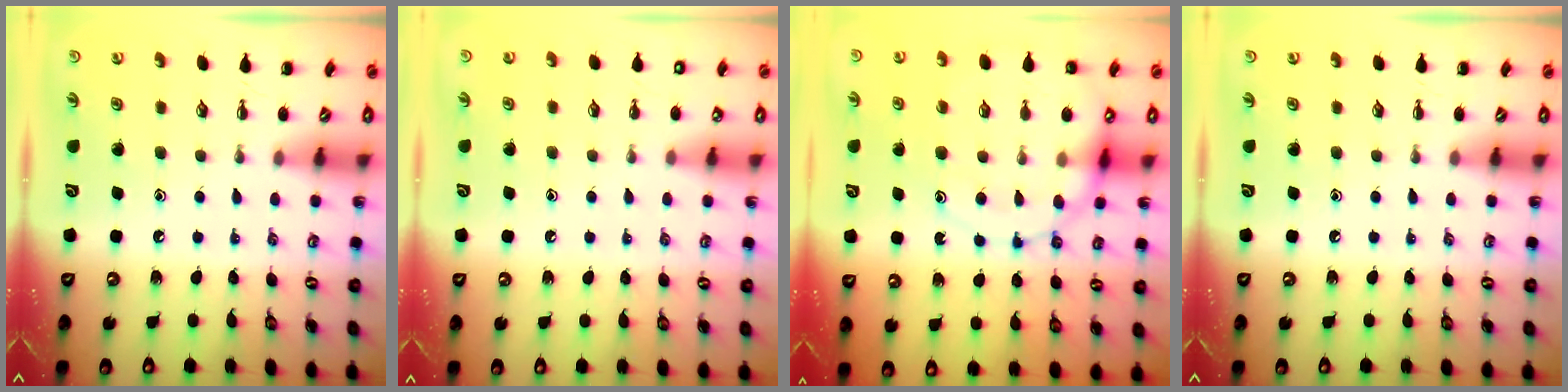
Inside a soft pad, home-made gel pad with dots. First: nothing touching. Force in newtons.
{"total": 1.4, "press": 1.4, "slide": 0.1}
{"total": 15.5, "press": 15.2, "slide": 3.0}
{"total": 0.0}